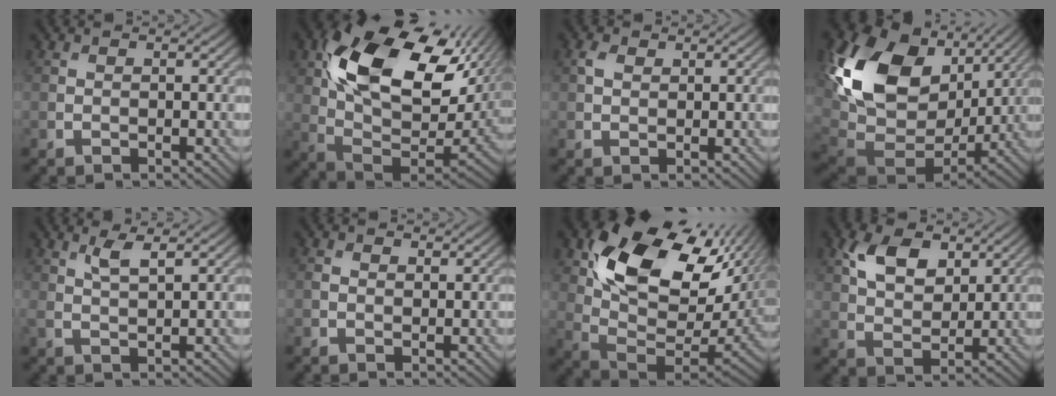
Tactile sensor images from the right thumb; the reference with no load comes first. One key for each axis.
{"total": 18.7, "fx": 6.5, "fy": 10.6, "fz": 14.0, "tx": -0.263, "ty": 0.004, "tz": 0.119}
{"total": 1.7, "fx": 0.8, "fy": 1.1, "fz": 1.0, "tx": -0.024, "ty": 0.006, "tz": 0.014}
{"total": 18.8, "fx": 5.5, "fy": 12.9, "fz": 12.5, "tx": -0.298, "ty": -0.007, "tz": 0.116}
{"total": 2.7, "fx": 1.6, "fy": 0.5, "fz": 2.2, "tx": -0.049, "ty": -0.001, "tz": 0.032}
{"total": 1.1, "fx": 0.4, "fy": 0.8, "fz": 0.7, "tx": -0.015, "ty": -0.001, "tz": 0.006}
{"total": 16.9, "fx": 5.7, "fy": 10.1, "fz": 12.2, "tx": -0.220, "ty": -0.004, "tz": 0.115}
{"total": 7.3, "fx": 3.5, "fy": 4.3, "fz": 4.7, "tx": -0.101, "ty": -0.001, "tz": 0.064}